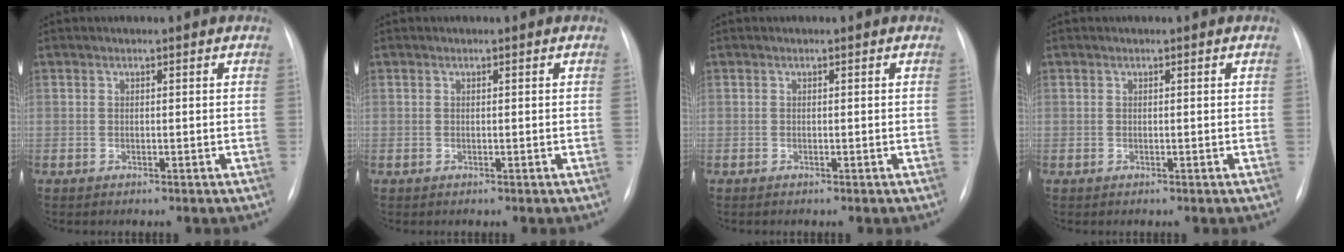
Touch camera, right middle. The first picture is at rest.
{"total": 0.0}
{"total": 0.0}
{"total": 0.0}